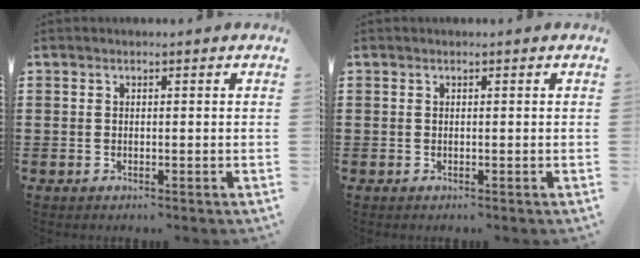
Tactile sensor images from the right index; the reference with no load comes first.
{"total": 0.0}